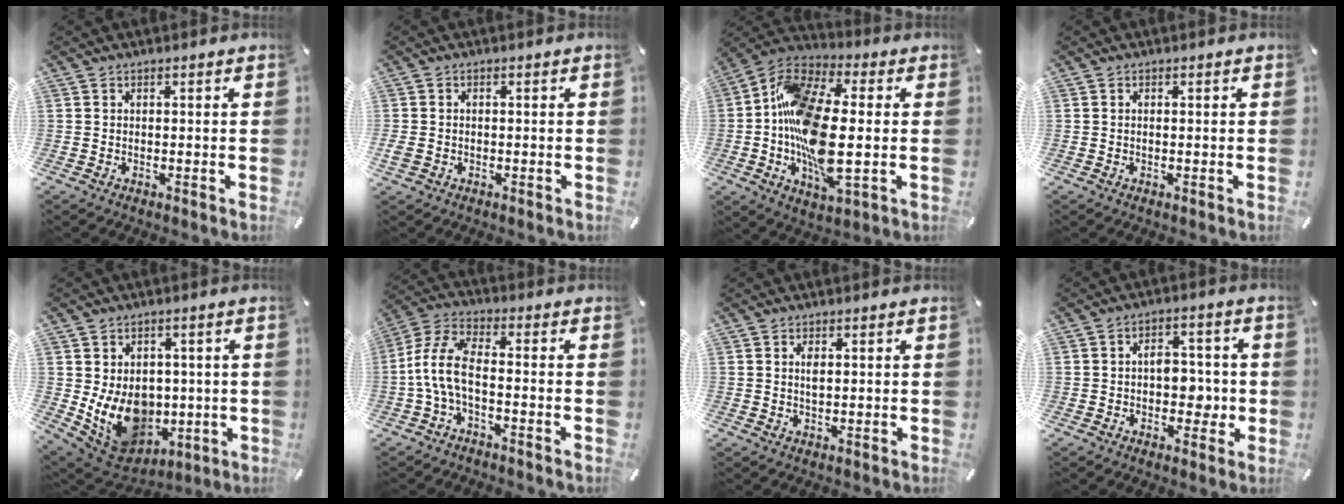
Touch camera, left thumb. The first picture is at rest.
{"total": 1.7, "force": [-0.6, 1.3, 0.9], "torque": [-0.021, 0.000, -0.013]}
{"total": 18.6, "force": [-1.7, 9.3, 16.0], "torque": [-0.321, -0.001, -0.028]}
{"total": 0.0}
{"total": 12.6, "force": [-0.7, 10.7, 6.5], "torque": [-0.130, -0.017, -0.002]}
{"total": 8.7, "force": [-2.6, 4.1, 7.3], "torque": [-0.158, -0.001, -0.049]}
{"total": 2.0, "force": [0.5, 0.7, 1.8], "torque": [-0.045, -0.001, 0.005]}
{"total": 7.4, "force": [-0.7, 5.2, 5.3], "torque": [-0.063, 0.005, -0.013]}